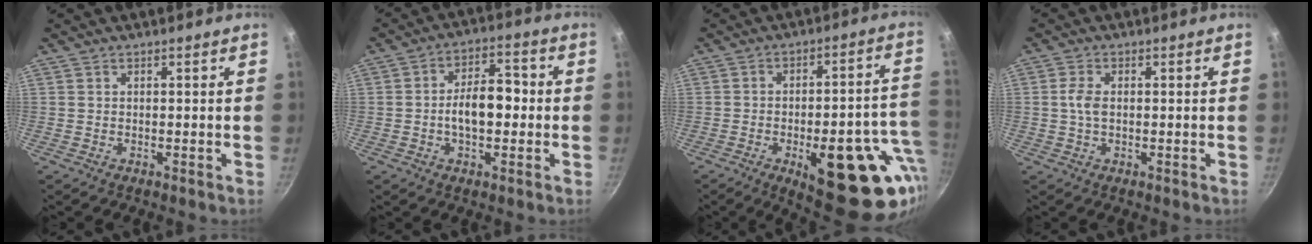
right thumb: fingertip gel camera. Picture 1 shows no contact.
{"total": 9.4, "force": [-1.1, 5.3, 7.7], "torque": [-0.093, 0.030, -0.023]}
{"total": 24.9, "force": [-7.7, 10.3, 21.4], "torque": [-0.218, 0.014, -0.090]}
{"total": 3.2, "force": [0.0, 1.9, 2.6], "torque": [-0.055, 0.005, -0.002]}